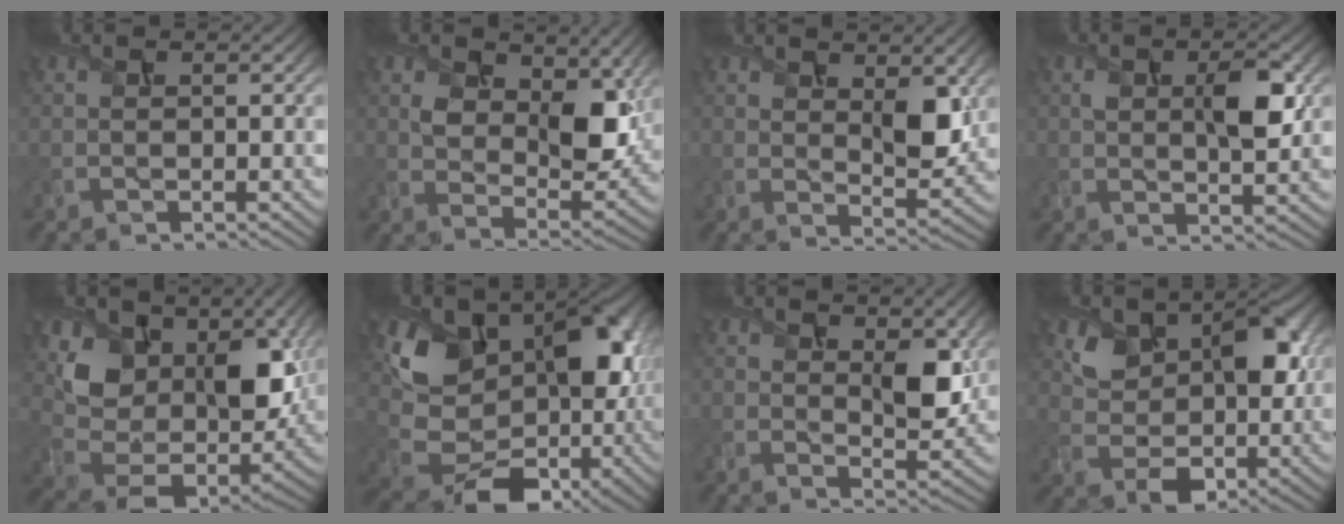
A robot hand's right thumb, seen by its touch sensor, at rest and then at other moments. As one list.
[{"total": 8.8, "force": [3.0, 5.4, 6.3], "torque": [-0.123, -0.019, 0.054]}, {"total": 6.3, "force": [2.4, 3.1, 5.0], "torque": [-0.082, -0.013, 0.045]}, {"total": 6.0, "force": [1.5, 2.9, 5.1], "torque": [-0.094, -0.002, 0.028]}, {"total": 13.1, "force": [4.6, 8.9, 8.4], "torque": [-0.158, -0.013, 0.090]}, {"total": 15.8, "force": [2.5, 11.5, 10.6], "torque": [-0.186, -0.016, 0.062]}, {"total": 6.9, "force": [2.7, 3.4, 5.3], "torque": [-0.087, -0.011, 0.050]}, {"total": 9.1, "force": [2.8, 6.2, 5.9], "torque": [-0.104, -0.016, 0.054]}]